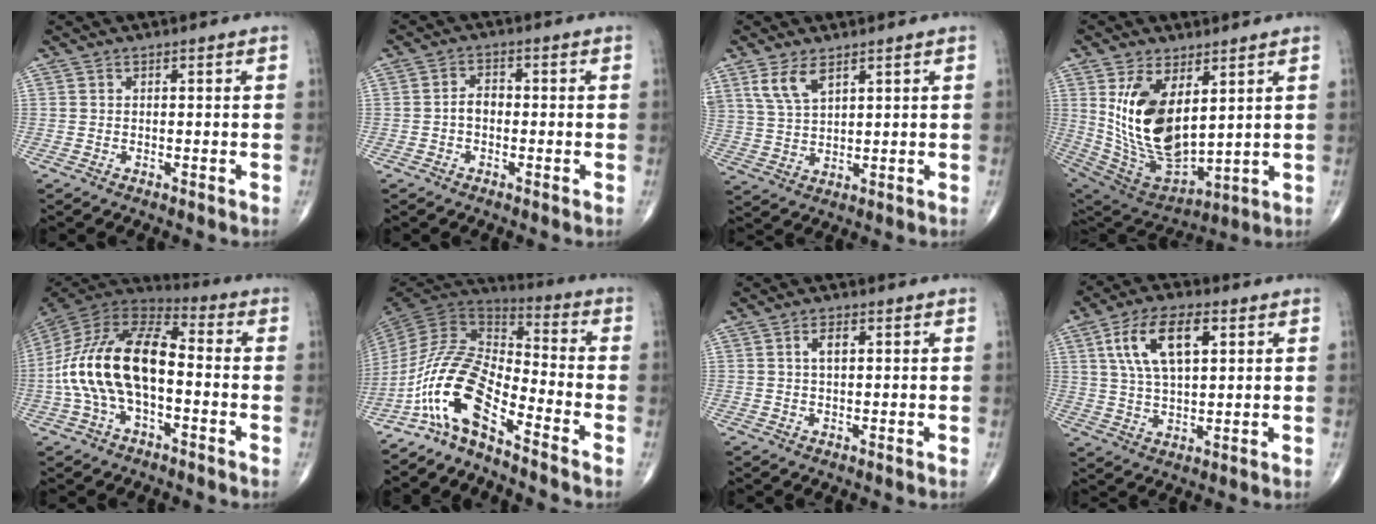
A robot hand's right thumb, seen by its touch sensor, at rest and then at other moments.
{"total": 2.9, "force": [-0.7, 1.9, 2.0], "torque": [-0.022, 0.013, -0.019]}
{"total": 6.2, "force": [3.8, 2.8, 4.0], "torque": [-0.078, -0.015, 0.083]}
{"total": 18.1, "force": [4.6, 9.5, 14.6], "torque": [-0.259, -0.029, 0.116]}
{"total": 19.3, "force": [-2.3, 9.9, 16.4], "torque": [-0.316, 0.040, -0.048]}
{"total": 13.5, "force": [-8.8, 4.0, 9.4], "torque": [-0.189, 0.080, -0.182]}
{"total": 2.9, "force": [0.8, 1.4, 2.3], "torque": [-0.041, 0.003, 0.014]}
{"total": 12.6, "force": [4.3, 6.0, 10.2], "torque": [-0.184, 0.000, 0.079]}